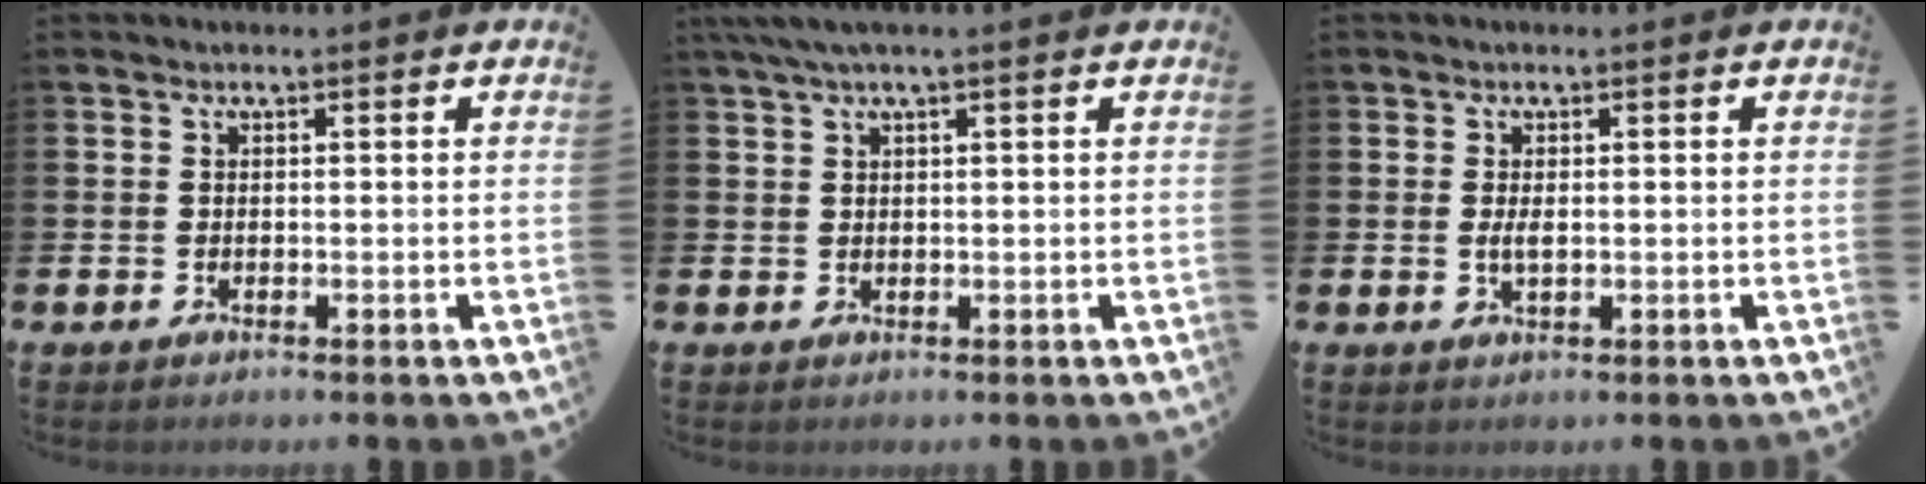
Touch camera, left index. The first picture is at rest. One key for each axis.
{"total": 2.5, "fx": 1.7, "fy": 0.1, "fz": 1.8, "tx": -0.041, "ty": 0.004, "tz": 0.031}
{"total": 1.6, "fx": 0.1, "fy": 0.7, "fz": 1.5, "tx": -0.021, "ty": -0.001, "tz": -0.002}